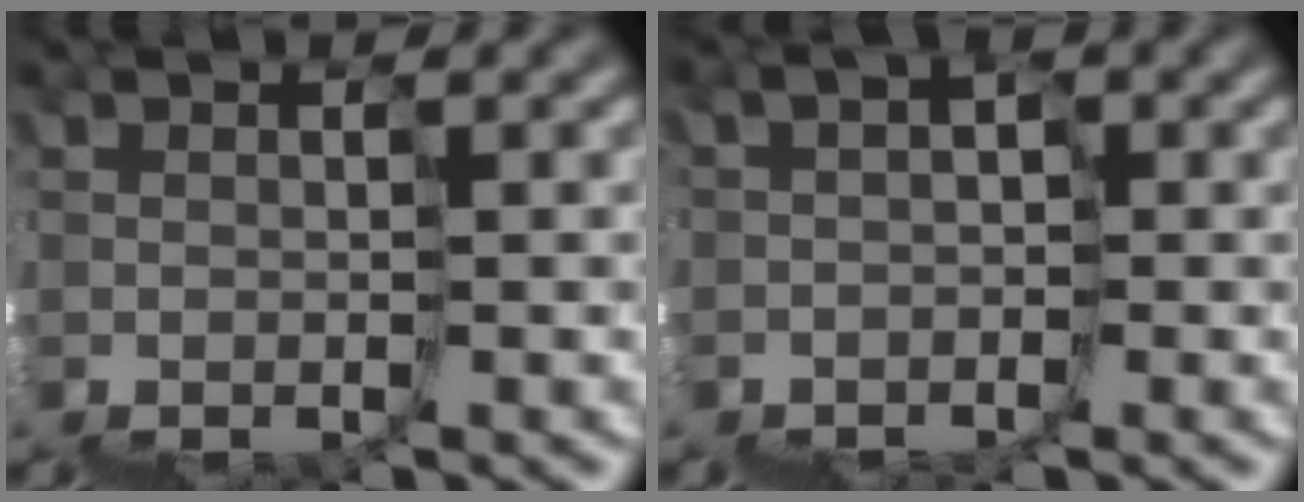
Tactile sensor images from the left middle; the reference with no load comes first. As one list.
[{"total": 1.5, "force": [-0.4, 1.4, -0.2], "torque": [0.000, -0.001, -0.016]}]